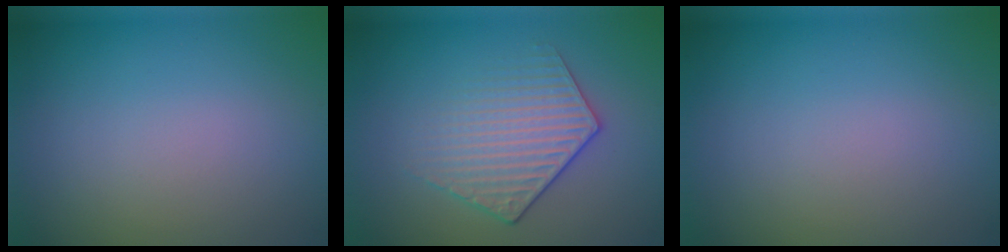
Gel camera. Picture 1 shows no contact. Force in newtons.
{"total": 3.6, "press": 3.2, "slide": 1.6}
{"total": 0.0}